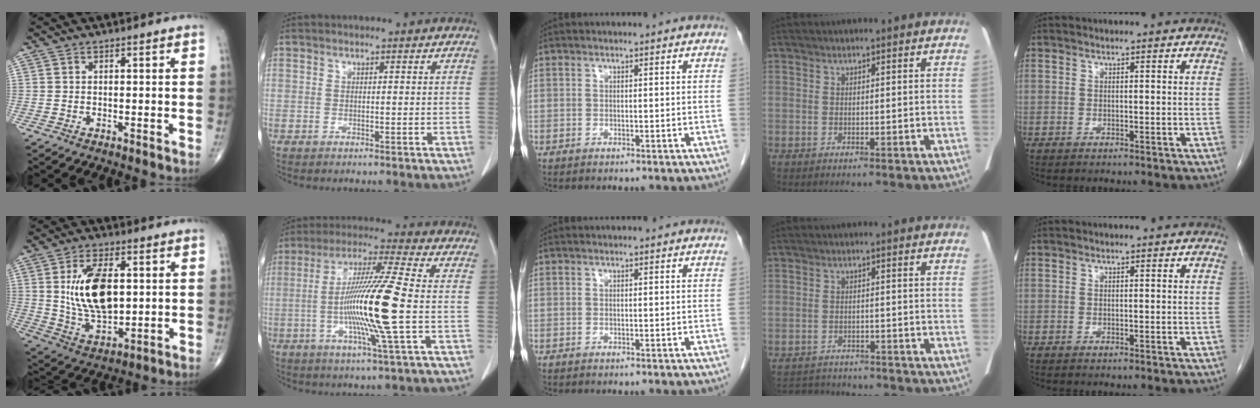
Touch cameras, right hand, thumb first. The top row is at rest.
{"thumb": {"total": 15.2, "force": [2.2, 8.2, 12.7], "torque": [-0.213, -0.012, 0.049]}, "index": {"total": 14.8, "force": [-2.1, -1.3, 14.6], "torque": [-0.279, -0.012, -0.048]}, "ring": {"total": 7.4, "force": [-7.1, 1.5, 1.4], "torque": [-0.030, 0.004, -0.101]}}